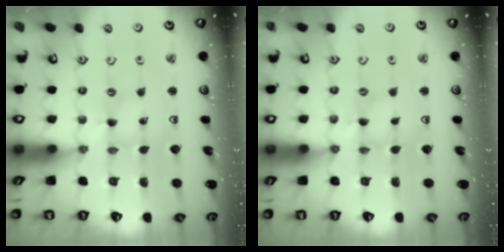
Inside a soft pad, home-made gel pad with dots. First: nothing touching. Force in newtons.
{"total": 1.3, "press": 1.3, "slide": 0.3}